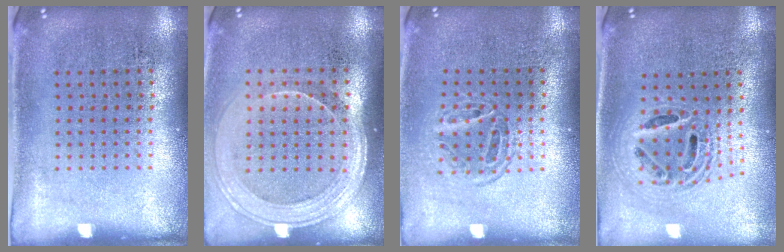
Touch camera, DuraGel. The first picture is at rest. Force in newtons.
{"total": 1.9, "press": 1.6, "slide": 1.0}
{"total": 1.4, "press": 1.1, "slide": 0.8}
{"total": 2.0, "press": 1.6, "slide": 1.2}